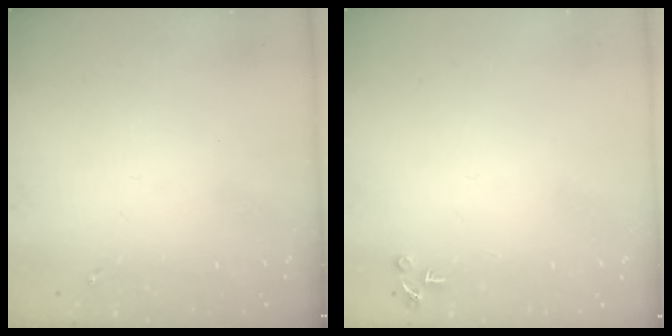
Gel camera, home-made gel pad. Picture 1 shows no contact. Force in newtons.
{"total": 4.3, "press": 4.3, "slide": 0.5}